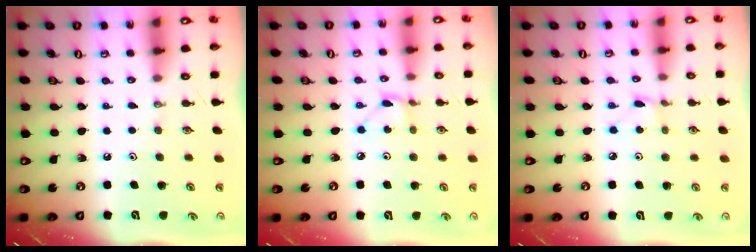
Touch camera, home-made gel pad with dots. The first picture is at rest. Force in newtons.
{"total": 2.0, "press": 2.0, "slide": 0.1}
{"total": 1.3, "press": 1.2, "slide": 0.1}